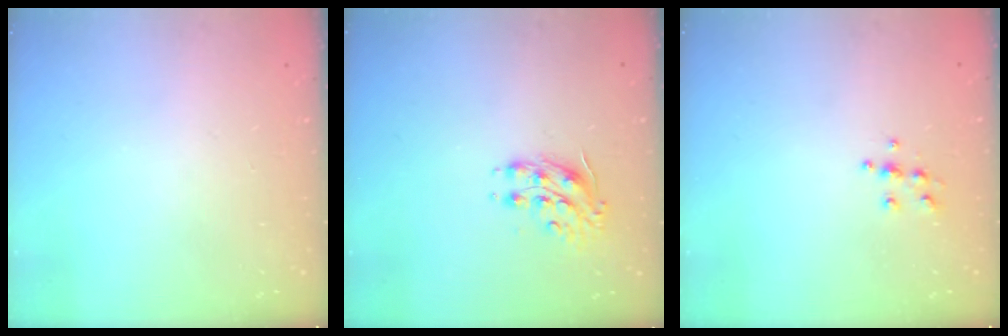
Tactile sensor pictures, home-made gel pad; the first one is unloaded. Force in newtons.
{"total": 8.2, "press": 8.2, "slide": 0.4}
{"total": 5.6, "press": 5.6, "slide": 0.6}